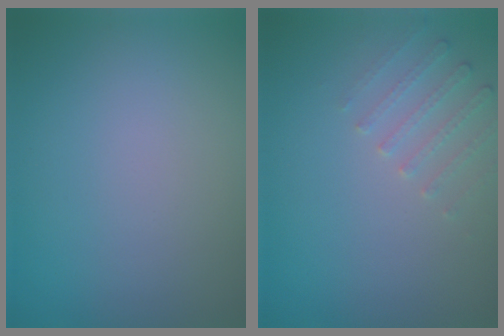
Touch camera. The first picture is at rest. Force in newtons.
{"total": 1.9, "press": 1.8, "slide": 0.6}